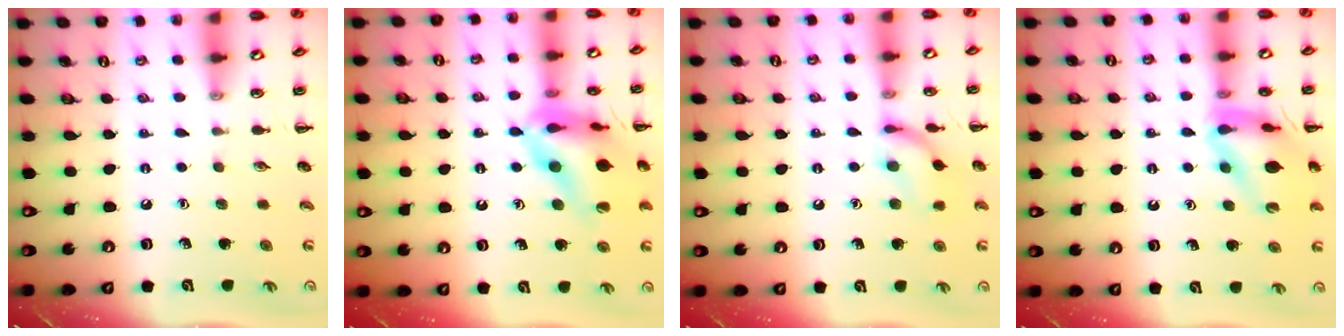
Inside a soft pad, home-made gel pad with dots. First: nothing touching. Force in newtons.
{"total": 18.3, "press": 18.1, "slide": 2.8}
{"total": 11.4, "press": 11.3, "slide": 0.9}
{"total": 13.2, "press": 13.1, "slide": 1.7}